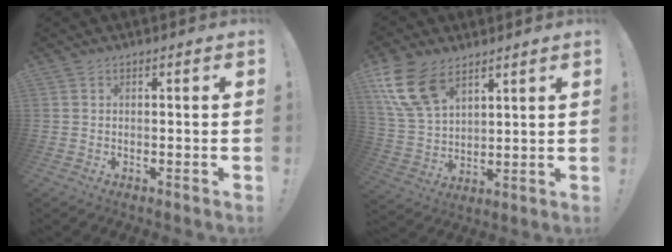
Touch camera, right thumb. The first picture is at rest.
{"total": 14.2, "force": [8.4, 8.2, 8.1], "torque": [-0.174, -0.036, 0.162]}